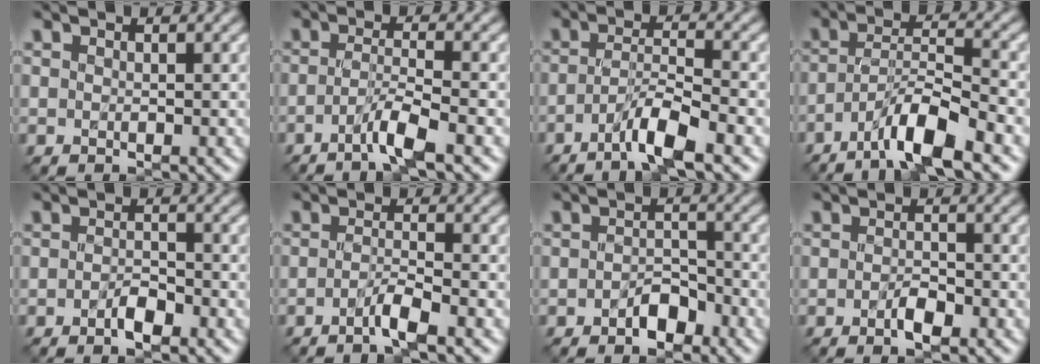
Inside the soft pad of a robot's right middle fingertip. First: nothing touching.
{"total": 3.4, "force": [-1.8, 0.2, 2.9], "torque": [-0.050, 0.007, -0.045]}
{"total": 4.3, "force": [-2.5, 0.4, 3.5], "torque": [-0.062, 0.009, -0.054]}
{"total": 6.3, "force": [-4.1, 0.9, 4.7], "torque": [-0.080, 0.012, -0.078]}
{"total": 1.9, "force": [-1.0, 0.7, 1.5], "torque": [-0.025, 0.006, -0.020]}
{"total": 2.4, "force": [-1.3, 0.1, 1.9], "torque": [-0.035, 0.006, -0.034]}
{"total": 2.3, "force": [-1.4, 1.2, 1.4], "torque": [-0.022, 0.011, -0.027]}
{"total": 1.9, "force": [-0.9, 0.6, 1.5], "torque": [-0.028, 0.004, -0.018]}